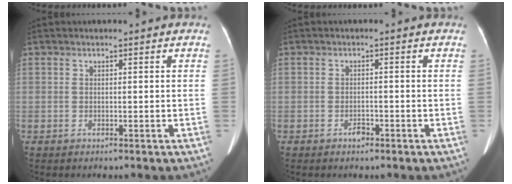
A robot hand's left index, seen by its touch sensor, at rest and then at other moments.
{"total": 1.1, "force": [-0.9, 0.5, 0.4], "torque": [-0.009, 0.001, -0.012]}